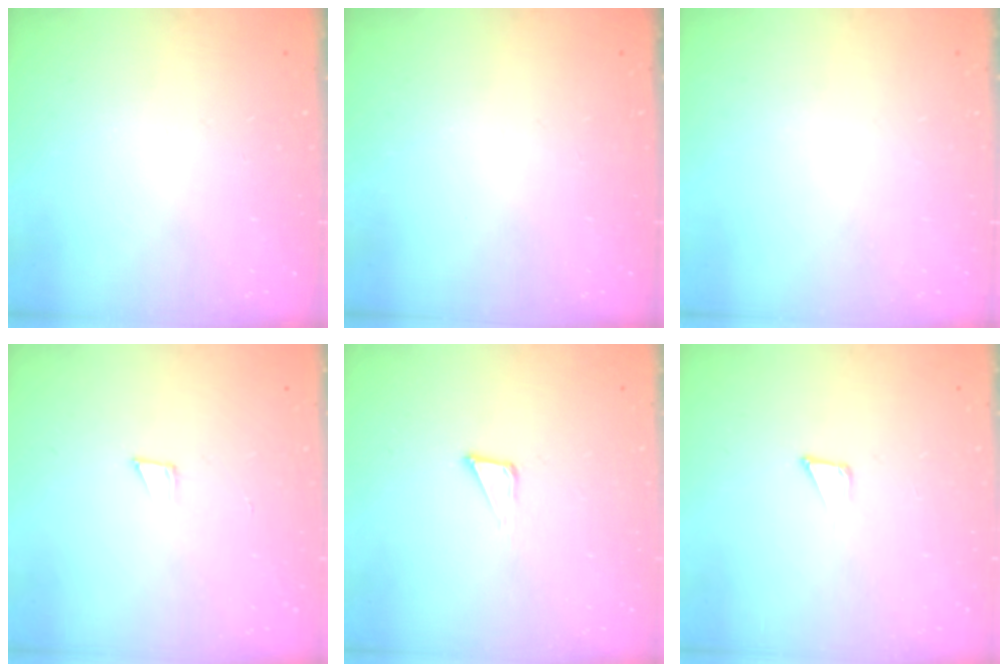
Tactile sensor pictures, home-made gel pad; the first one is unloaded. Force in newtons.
{"total": 0.0}
{"total": 0.0}
{"total": 2.1, "press": 2.1, "slide": 0.1}
{"total": 2.8, "press": 2.8, "slide": 0.1}
{"total": 1.7, "press": 1.7, "slide": 0.0}